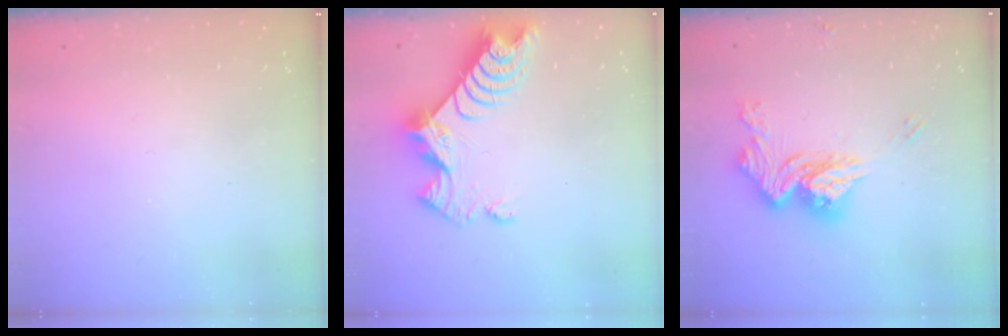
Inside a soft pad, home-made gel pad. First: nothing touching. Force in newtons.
{"total": 9.0, "press": 9.0, "slide": 0.8}
{"total": 14.1, "press": 14.1, "slide": 0.2}